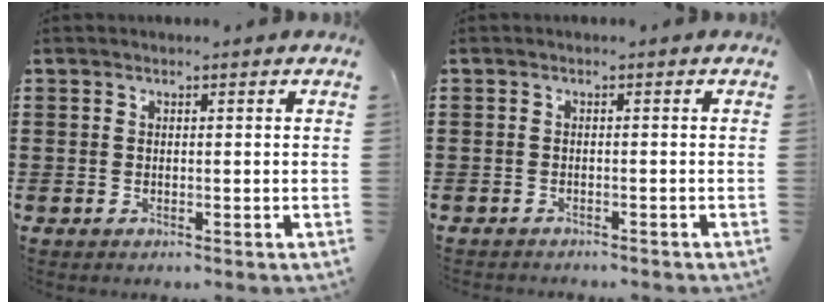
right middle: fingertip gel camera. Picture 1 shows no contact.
{"total": 0.9, "force": [-0.9, 0.1, 0.0], "torque": [-0.002, 0.002, -0.020]}